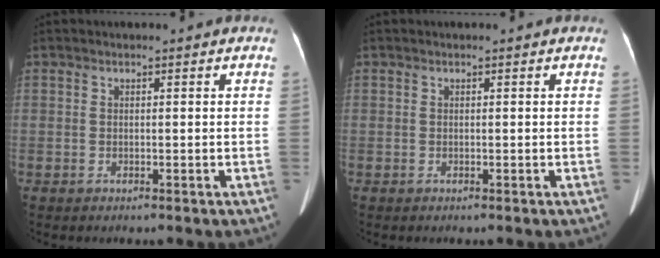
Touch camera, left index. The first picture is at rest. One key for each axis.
{"total": 0.0}